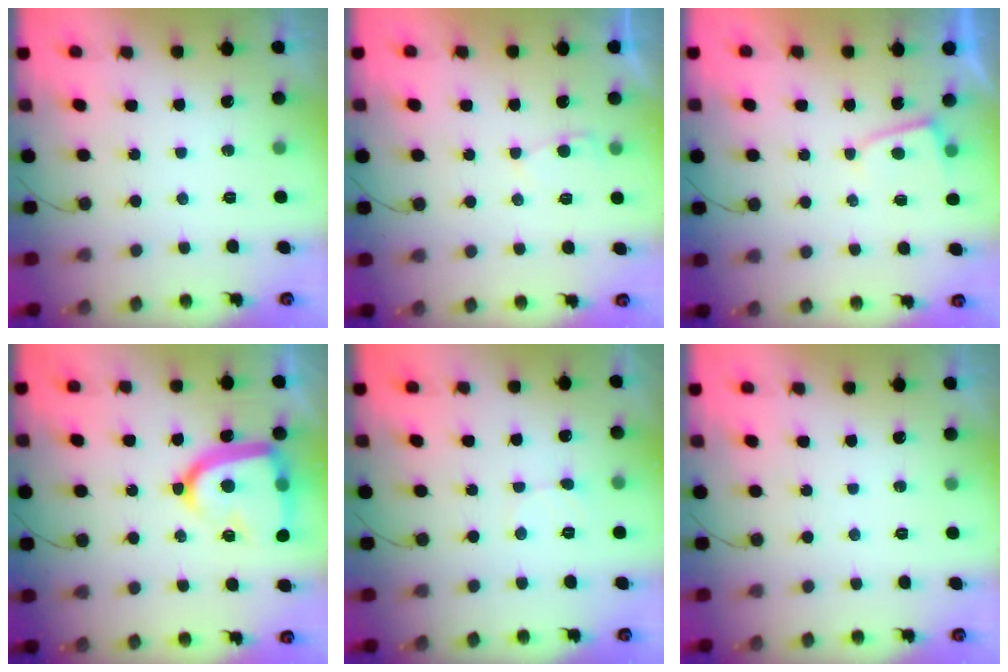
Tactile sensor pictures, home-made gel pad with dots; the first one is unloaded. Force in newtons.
{"total": 2.0, "press": 2.0, "slide": 0.3}
{"total": 2.2, "press": 2.2, "slide": 0.3}
{"total": 19.6, "press": 19.5, "slide": 1.7}
{"total": 1.9, "press": 1.9, "slide": 0.2}
{"total": 0.0}